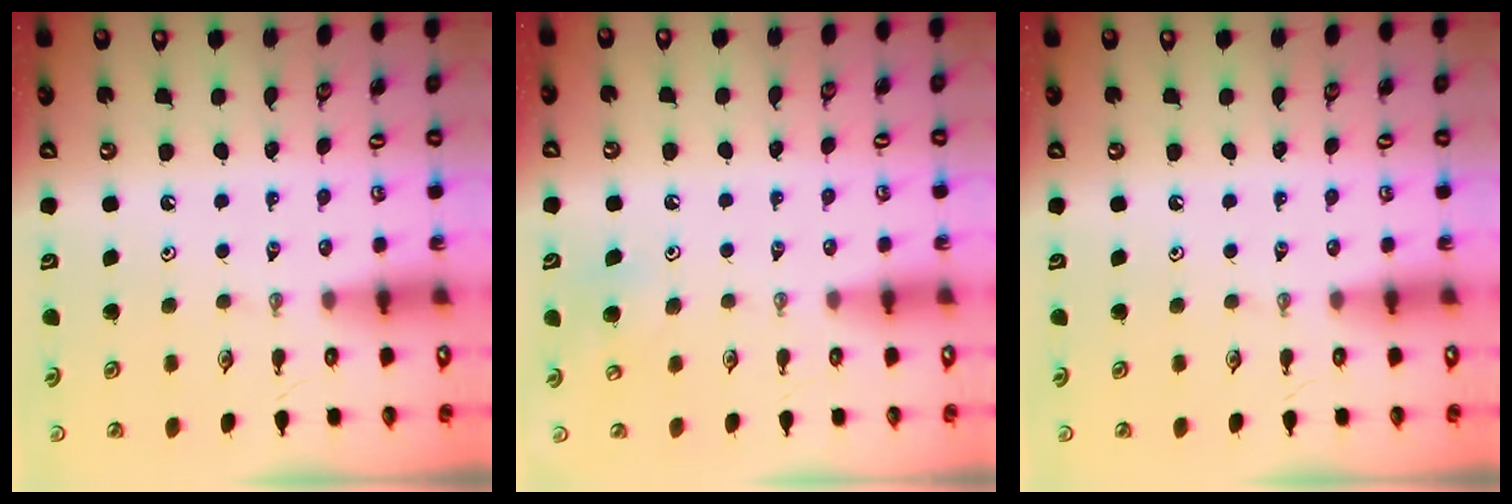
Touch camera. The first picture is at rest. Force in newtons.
{"total": 7.4, "press": 7.4, "slide": 0.8}
{"total": 0.0}